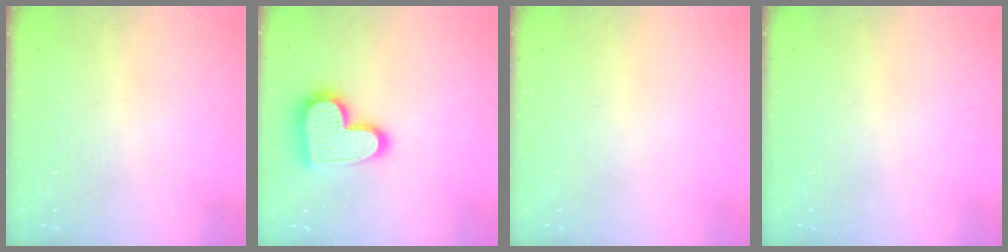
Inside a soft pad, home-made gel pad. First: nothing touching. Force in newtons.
{"total": 18.4, "press": 18.4, "slide": 1.0}
{"total": 0.0}
{"total": 0.0}